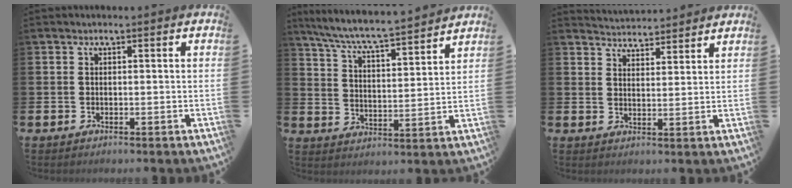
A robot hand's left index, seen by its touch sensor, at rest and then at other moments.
{"total": 7.0, "force": [6.7, 0.0, 2.2], "torque": [-0.072, -0.054, 0.112]}
{"total": 4.2, "force": [4.2, 0.4, -0.5], "torque": [0.002, -0.029, 0.075]}